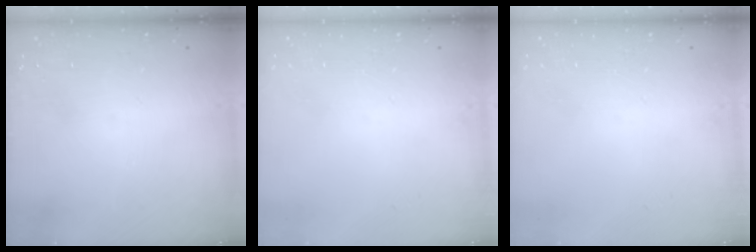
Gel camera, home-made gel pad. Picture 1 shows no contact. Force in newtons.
{"total": 0.0}
{"total": 0.0}